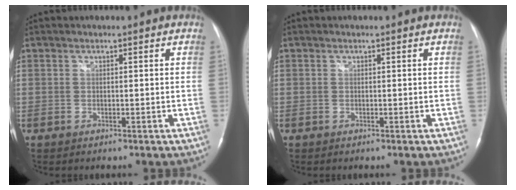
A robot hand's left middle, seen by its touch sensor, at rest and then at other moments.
{"total": 0.0}